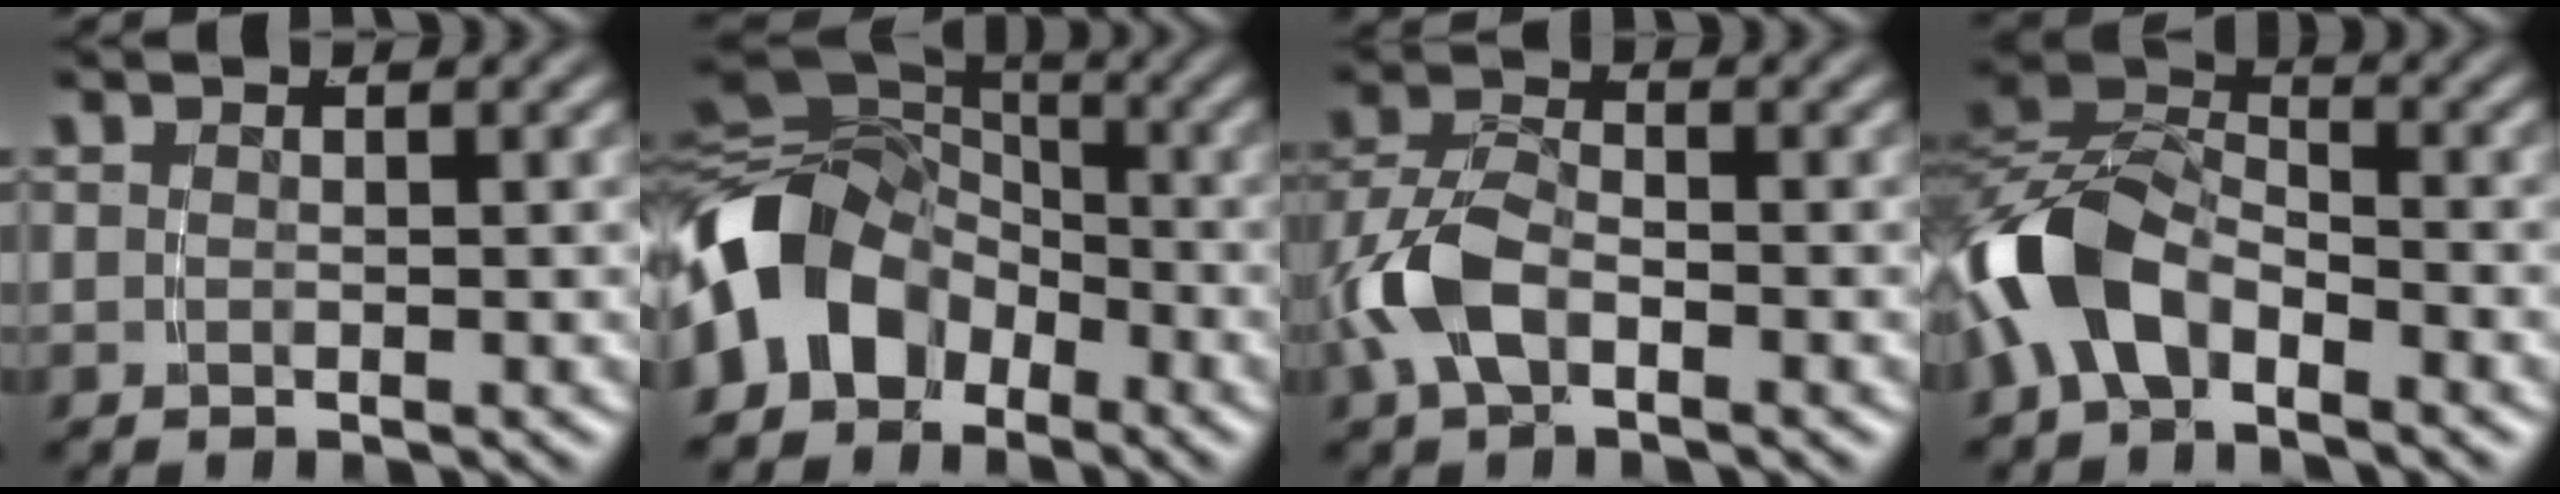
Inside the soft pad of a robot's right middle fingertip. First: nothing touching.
{"total": 9.0, "force": [-2.3, 7.1, 5.0], "torque": [-0.114, -0.012, -0.041]}
{"total": 3.8, "force": [-1.5, 2.1, 2.8], "torque": [-0.074, -0.008, -0.021]}
{"total": 6.0, "force": [-2.2, 4.1, 3.8], "torque": [-0.091, -0.002, -0.040]}